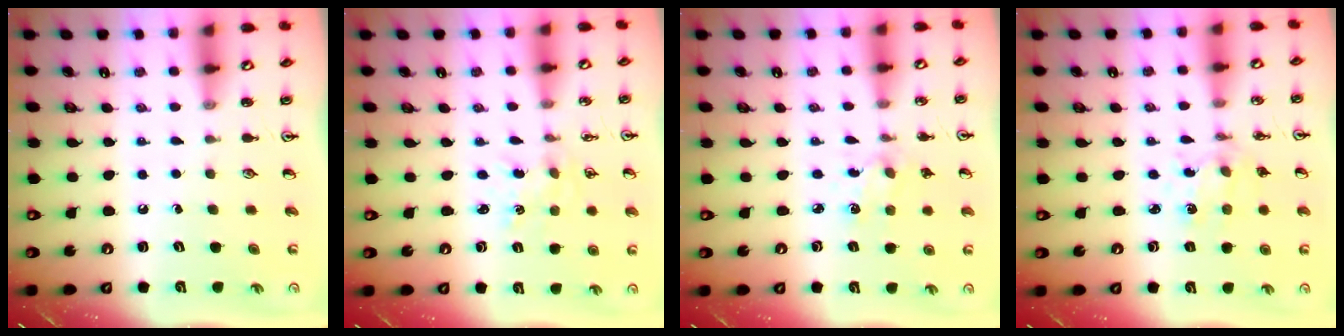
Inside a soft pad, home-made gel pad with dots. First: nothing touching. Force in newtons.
{"total": 0.0}
{"total": 1.9, "press": 1.9, "slide": 0.4}
{"total": 2.2, "press": 2.2, "slide": 0.4}